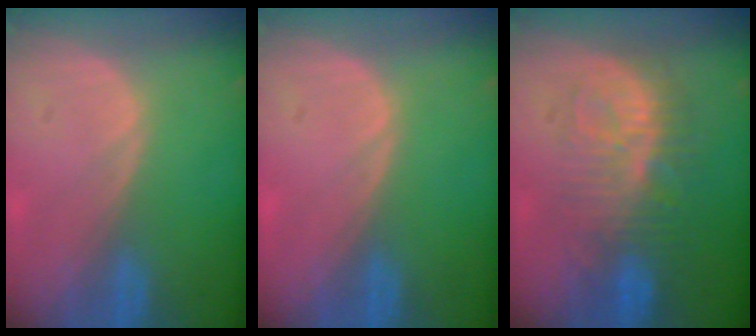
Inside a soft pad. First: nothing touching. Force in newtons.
{"total": 0.0}
{"total": 9.6, "press": 9.1, "slide": 2.9}